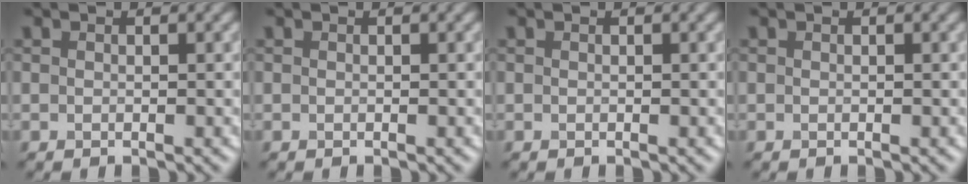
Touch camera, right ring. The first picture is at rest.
{"total": 0.0}
{"total": 0.0}
{"total": 0.0}